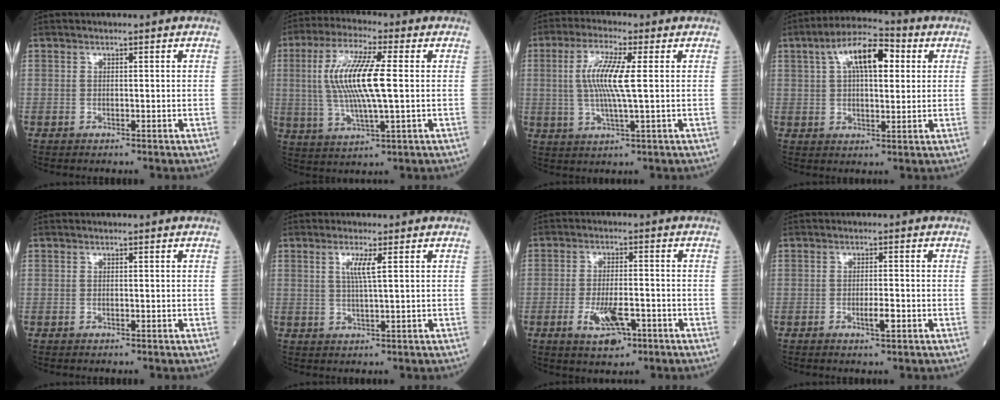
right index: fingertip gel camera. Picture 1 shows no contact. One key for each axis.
{"total": 12.3, "fx": 1.1, "fy": 1.7, "fz": 12.2, "tx": -0.251, "ty": 0.004, "tz": 0.020}
{"total": 8.3, "fx": 1.0, "fy": 0.4, "fz": 8.2, "tx": -0.174, "ty": 0.001, "tz": 0.017}
{"total": 10.7, "fx": 3.6, "fy": 3.8, "fz": 9.3, "tx": -0.165, "ty": 0.032, "tz": 0.057}
{"total": 0.0}
{"total": 3.2, "fx": 1.1, "fy": -0.2, "fz": 3.0, "tx": -0.063, "ty": -0.002, "tz": 0.020}
{"total": 6.2, "fx": -2.8, "fy": 2.3, "fz": 5.1, "tx": -0.098, "ty": -0.006, "tz": -0.039}
{"total": 2.3, "fx": -0.9, "fy": 0.3, "fz": 2.1, "tx": -0.036, "ty": -0.002, "tz": -0.015}